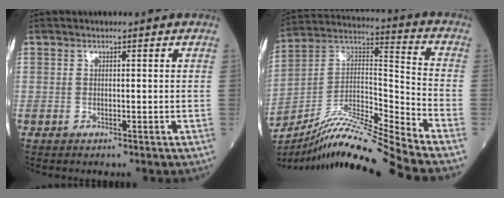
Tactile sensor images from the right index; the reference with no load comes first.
{"total": 17.8, "force": [-15.9, -2.1, 7.9], "torque": [-0.151, 0.019, -0.287]}